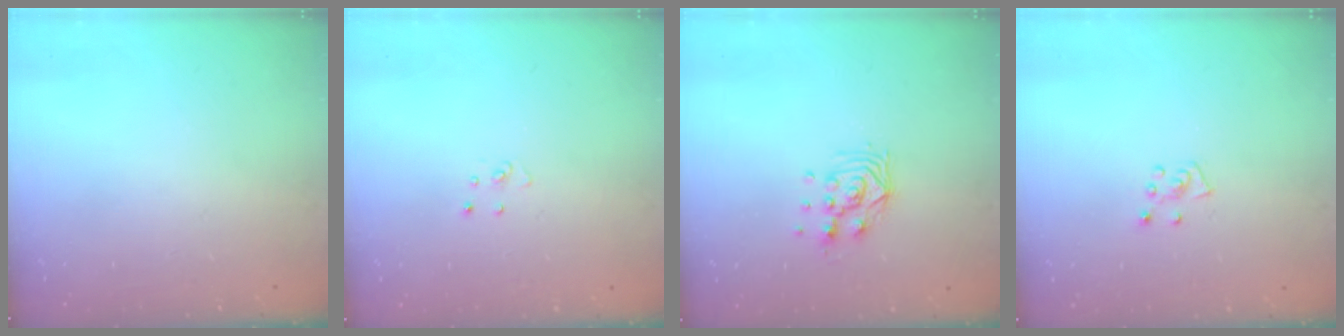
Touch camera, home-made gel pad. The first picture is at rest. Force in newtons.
{"total": 3.1, "press": 3.1, "slide": 0.2}
{"total": 8.8, "press": 8.8, "slide": 0.7}
{"total": 5.0, "press": 4.9, "slide": 0.4}